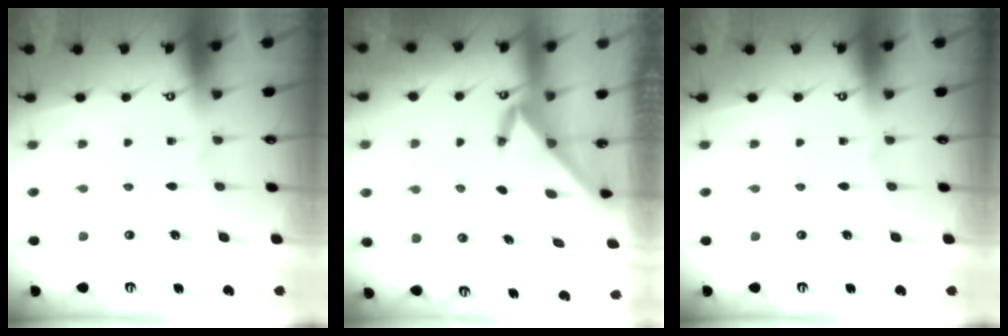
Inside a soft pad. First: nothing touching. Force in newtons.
{"total": 3.6, "press": 3.5, "slide": 0.3}
{"total": 0.0}